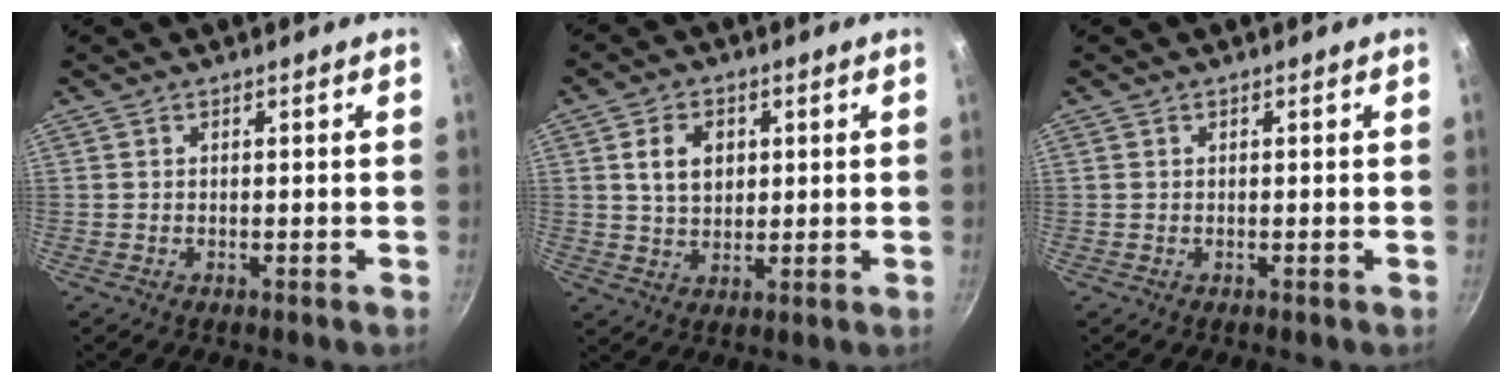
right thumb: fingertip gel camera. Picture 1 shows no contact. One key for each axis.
{"total": 6.8, "fx": 1.7, "fy": 4.9, "fz": 4.3, "tx": -0.059, "ty": -0.004, "tz": 0.032}
{"total": 0.0}